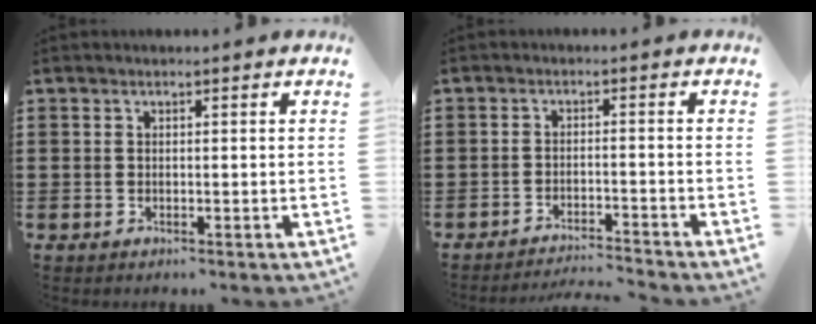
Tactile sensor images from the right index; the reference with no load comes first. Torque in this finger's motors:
{"motor_torque": [0.05, -0.01, 0.03, 0.00]}